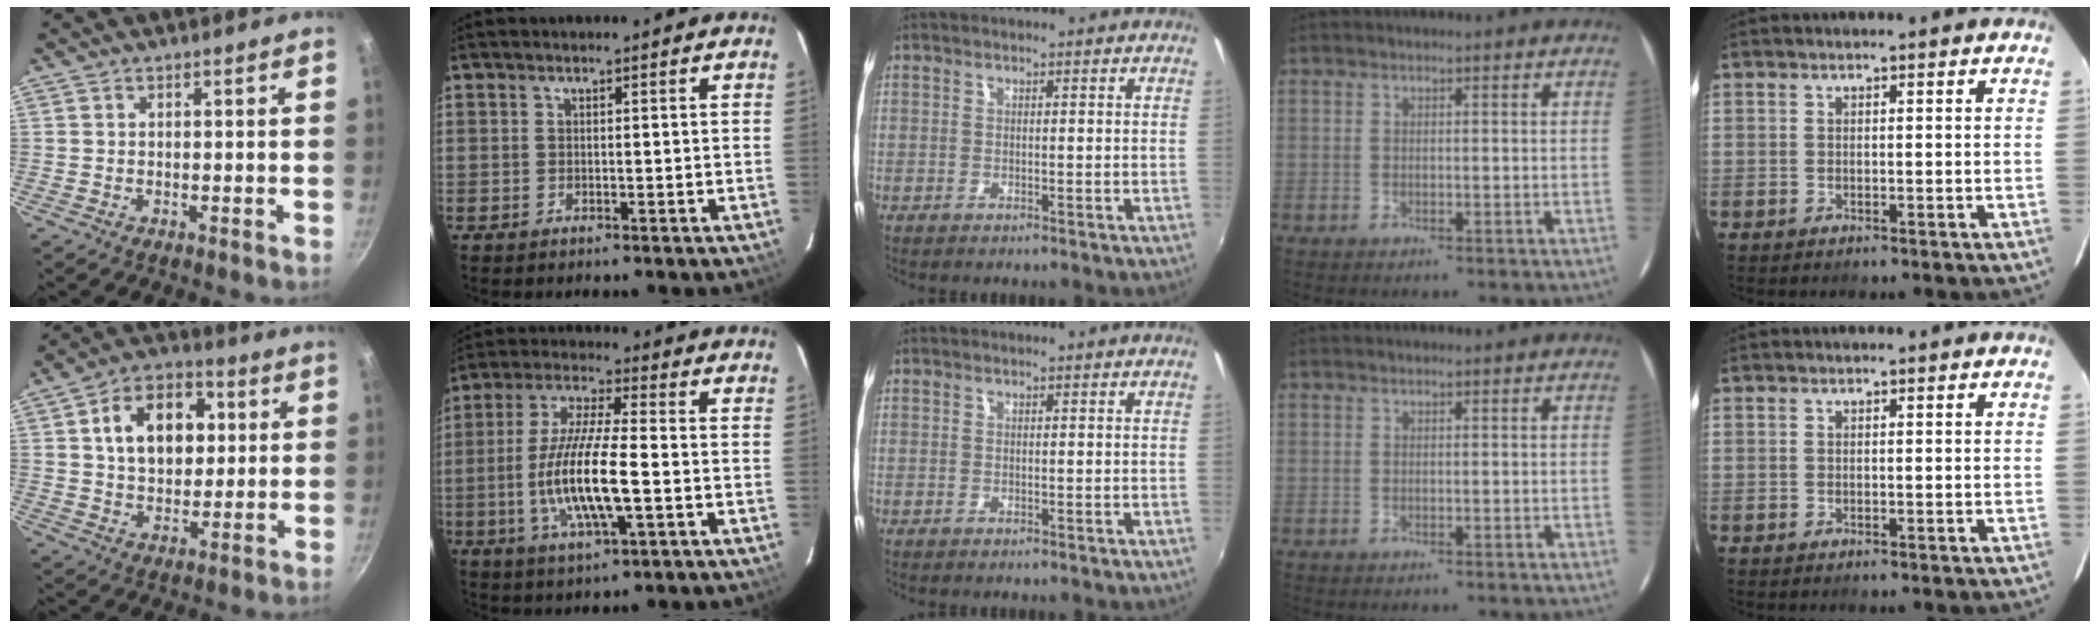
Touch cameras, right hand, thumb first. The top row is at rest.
{"thumb": {"total": 14.4, "force": [3.4, 9.9, 9.9], "torque": [-0.128, 0.012, 0.046]}, "index": {"total": 14.5, "force": [-3.3, 2.9, 13.8], "torque": [-0.276, -0.007, -0.062]}}